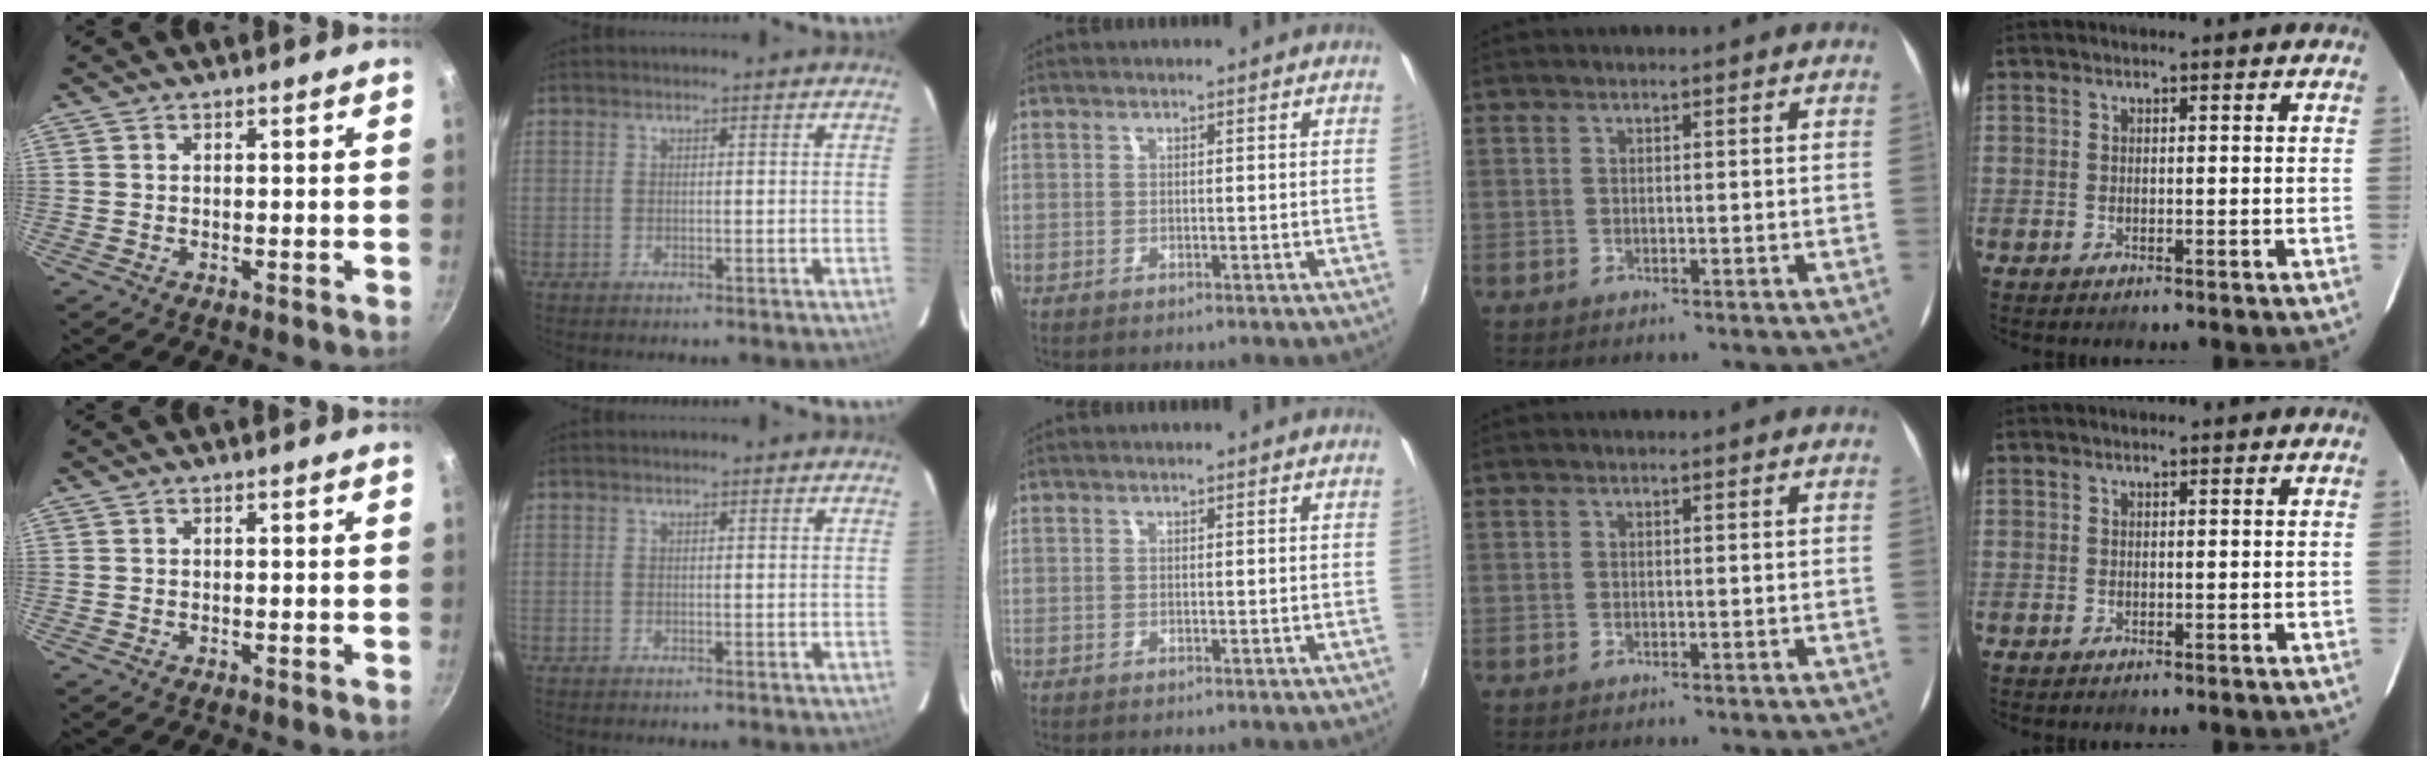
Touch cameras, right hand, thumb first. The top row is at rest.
{}